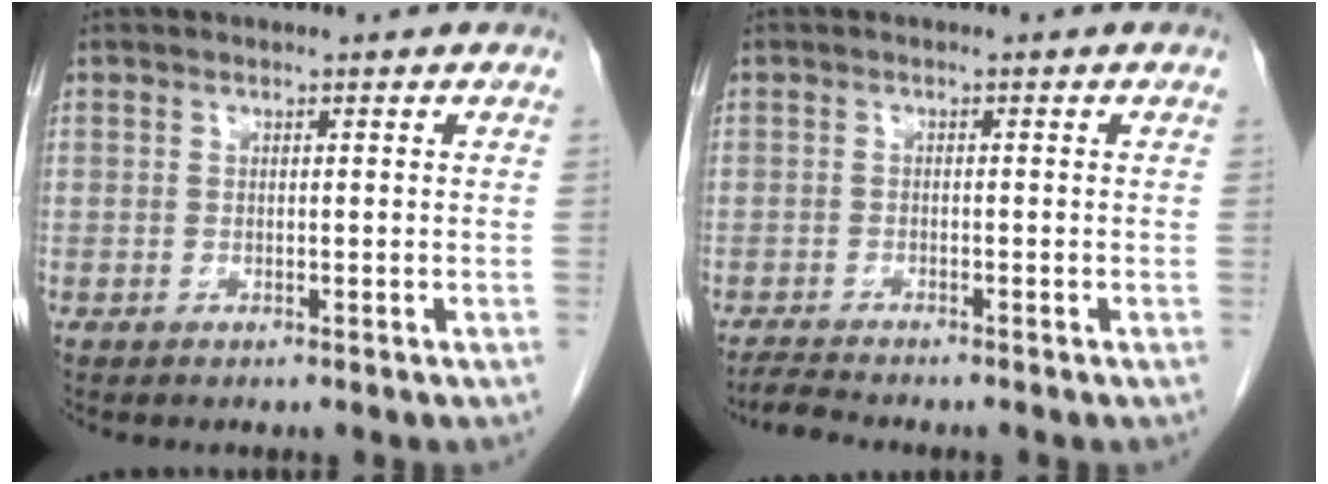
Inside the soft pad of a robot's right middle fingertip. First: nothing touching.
{"total": 2.5, "force": [-2.3, -0.5, 0.5], "torque": [-0.021, -0.016, -0.044]}